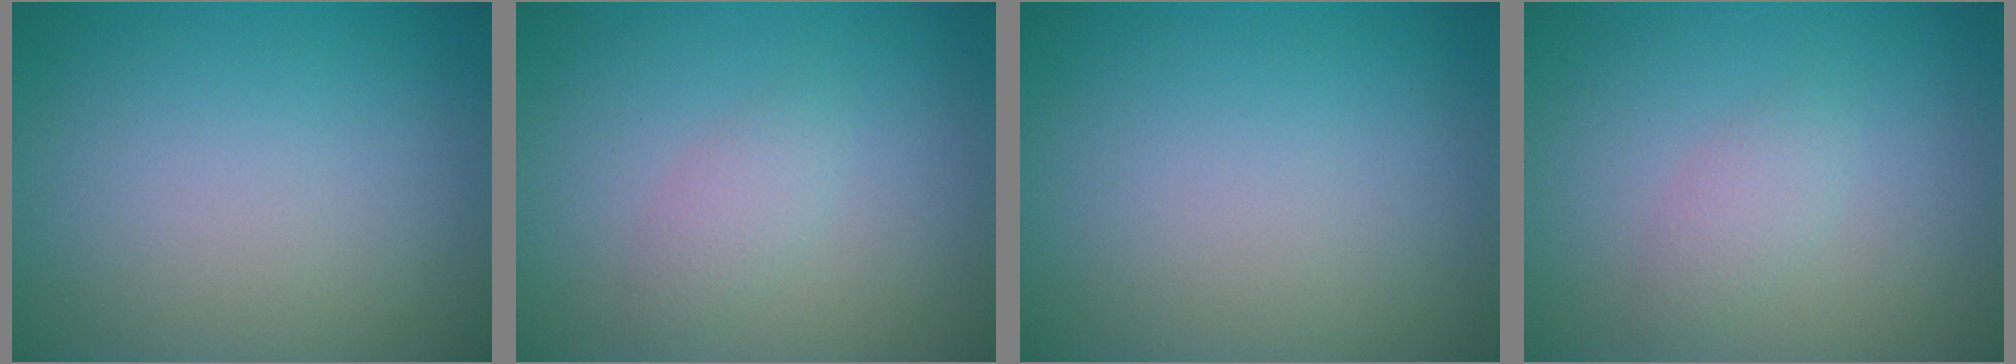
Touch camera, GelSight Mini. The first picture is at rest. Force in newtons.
{"total": 1.5, "press": 1.5, "slide": 0.0}
{"total": 0.0}
{"total": 1.5, "press": 1.5, "slide": 0.0}